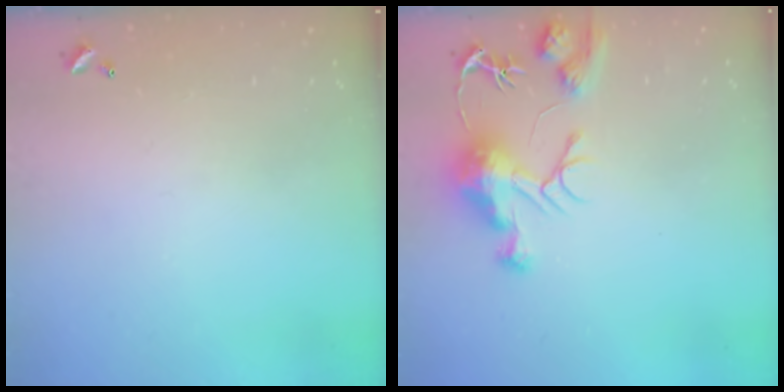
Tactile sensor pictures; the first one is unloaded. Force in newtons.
{"total": 12.3, "press": 12.3, "slide": 1.1}